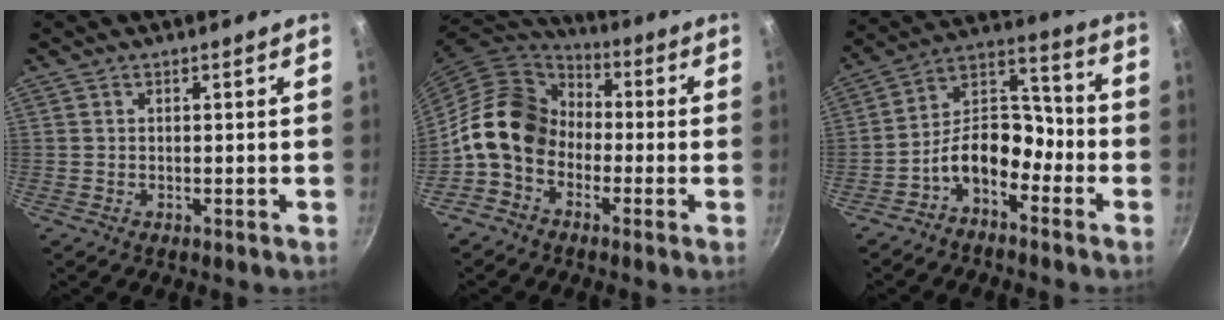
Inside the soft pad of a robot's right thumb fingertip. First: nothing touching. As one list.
[{"total": 13.3, "force": [-2.5, 10.4, 7.9], "torque": [-0.102, 0.043, -0.070]}, {"total": 11.6, "force": [-5.8, 7.2, 7.0], "torque": [-0.086, 0.078, -0.123]}]